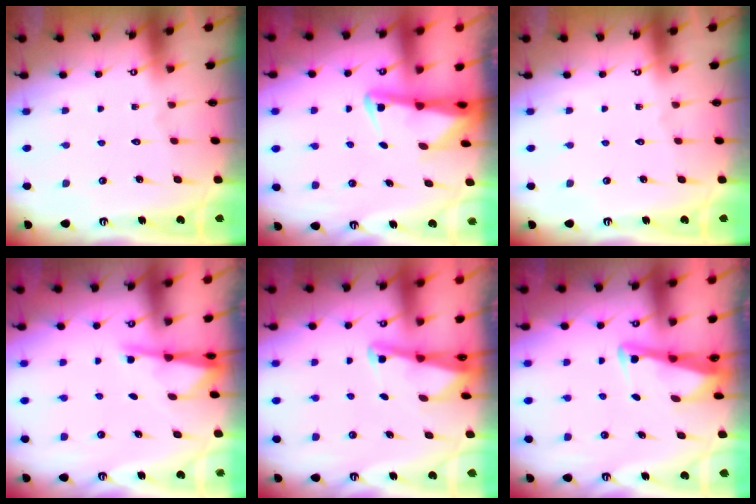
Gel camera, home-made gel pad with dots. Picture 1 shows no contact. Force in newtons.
{"total": 2.7, "press": 2.6, "slide": 0.6}
{"total": 0.0}
{"total": 2.4, "press": 2.3, "slide": 0.3}
{"total": 2.2, "press": 2.2, "slide": 0.3}
{"total": 3.1, "press": 3.0, "slide": 0.3}